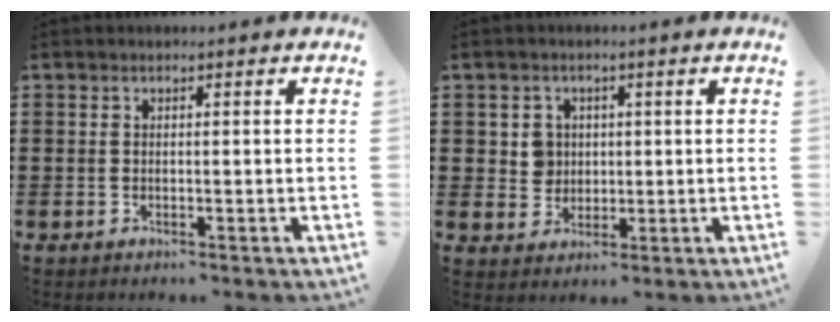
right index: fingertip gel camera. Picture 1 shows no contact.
{"total": 3.4, "force": [0.7, 3.2, 0.9], "torque": [-0.033, 0.010, 0.011]}